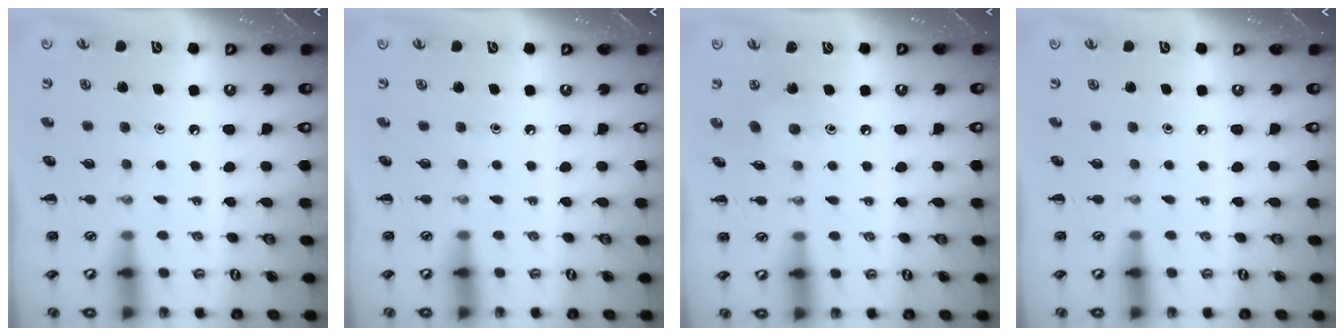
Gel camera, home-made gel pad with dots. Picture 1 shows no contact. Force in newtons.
{"total": 0.0}
{"total": 5.4, "press": 5.3, "slide": 1.1}
{"total": 0.0}